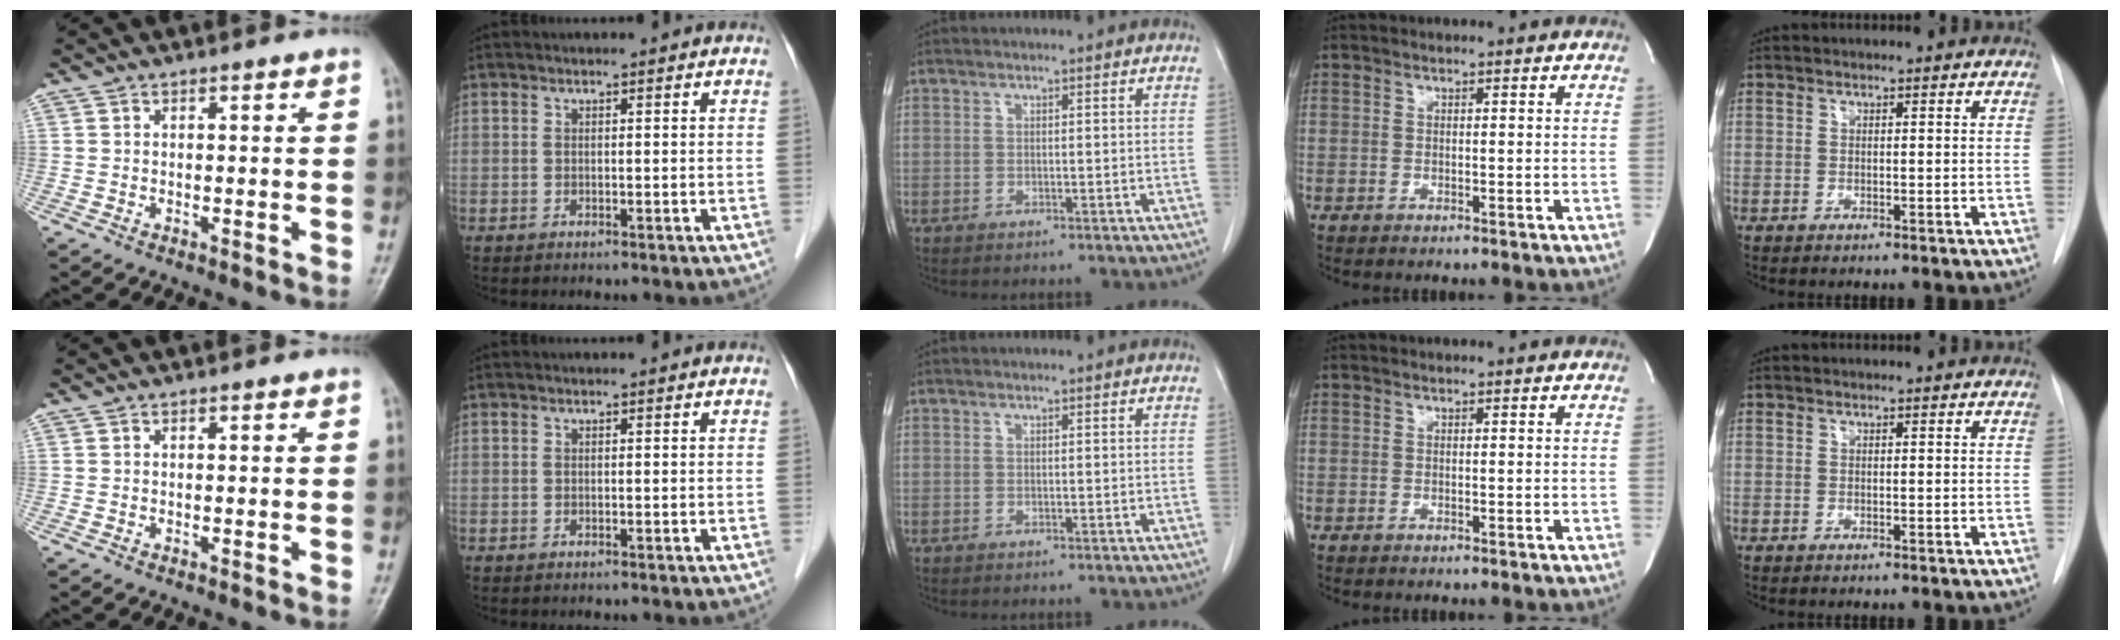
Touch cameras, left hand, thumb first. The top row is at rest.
{}